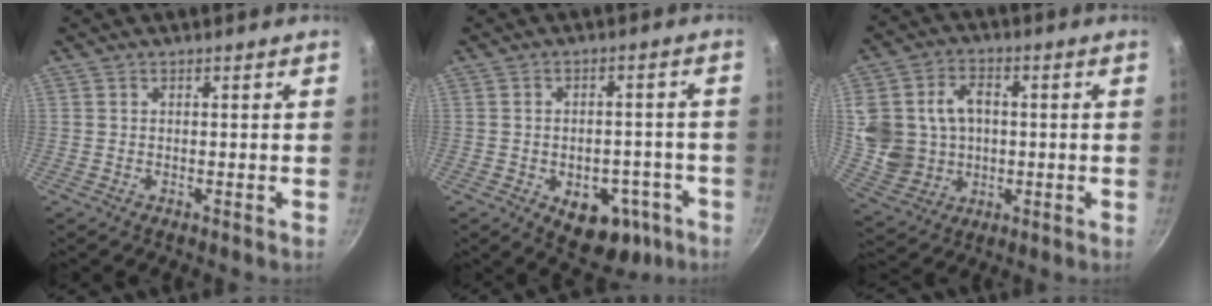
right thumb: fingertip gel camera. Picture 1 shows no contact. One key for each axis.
{"total": 11.1, "fx": -5.2, "fy": 6.9, "fz": 7.0, "tx": -0.067, "ty": 0.030, "tz": -0.062}
{"total": 13.6, "fx": 1.1, "fy": 11.1, "fz": 7.8, "tx": -0.130, "ty": 0.013, "tz": 0.036}